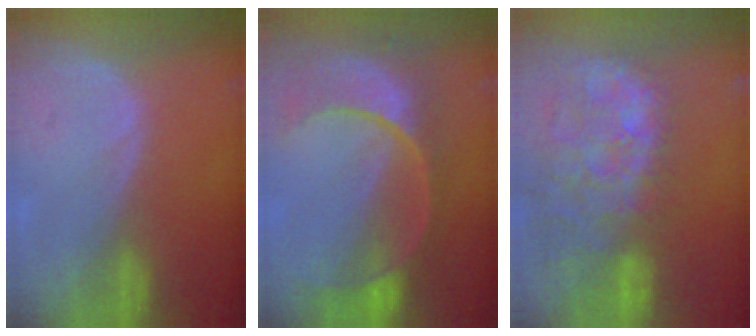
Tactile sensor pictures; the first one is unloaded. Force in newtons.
{"total": 10.7, "press": 9.2, "slide": 5.5}
{"total": 14.7, "press": 11.9, "slide": 8.7}